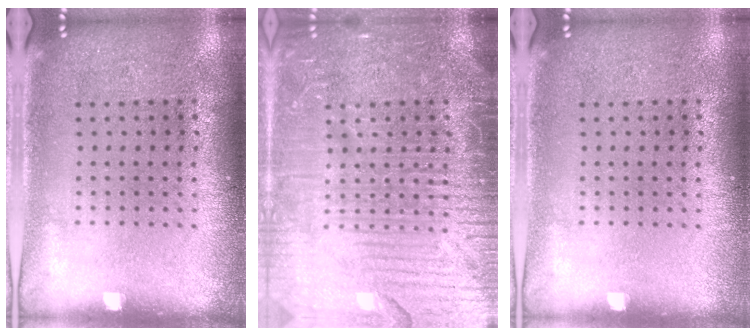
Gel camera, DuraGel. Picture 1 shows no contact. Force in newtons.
{"total": 7.2, "press": 7.1, "slide": 0.8}
{"total": 0.0}